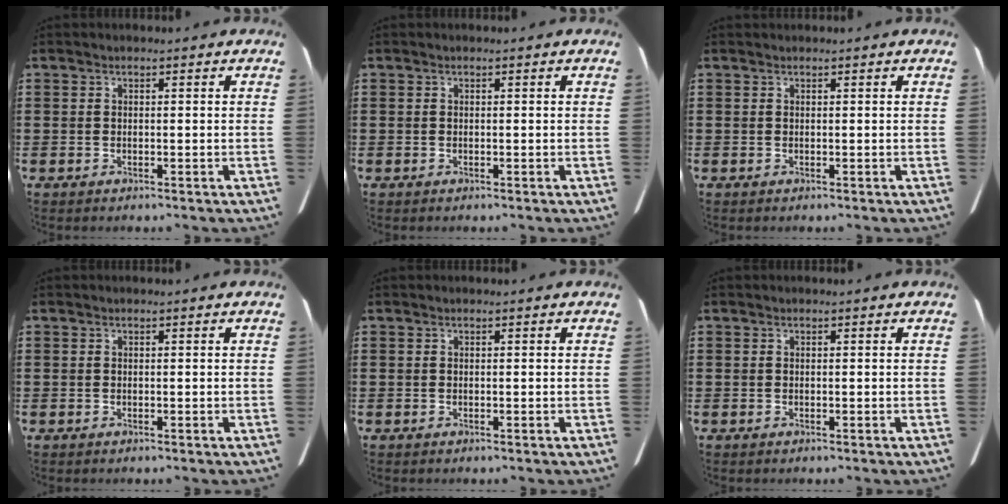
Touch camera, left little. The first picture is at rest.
{"total": 0.0}
{"total": 0.0}
{"total": 0.0}
{"total": 0.0}
{"total": 0.0}